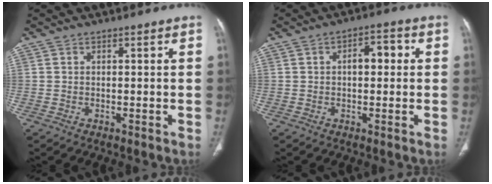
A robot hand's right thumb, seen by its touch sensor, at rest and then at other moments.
{"total": 5.0, "force": [0.6, 2.8, 4.0], "torque": [-0.048, 0.017, 0.004]}